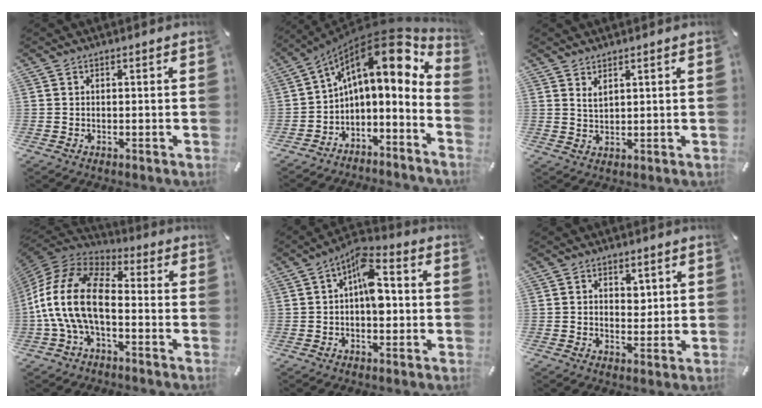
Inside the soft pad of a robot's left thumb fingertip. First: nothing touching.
{"total": 14.9, "force": [6.1, 6.9, 11.7], "torque": [-0.166, -0.057, 0.098]}
{"total": 2.3, "force": [1.9, 0.9, 1.1], "torque": [-0.024, -0.004, 0.035]}
{"total": 16.8, "force": [-3.8, 9.8, 13.1], "torque": [-0.278, 0.020, -0.070]}
{"total": 9.0, "force": [0.1, 4.9, 7.5], "torque": [-0.095, 0.001, -0.002]}
{"total": 3.3, "force": [0.7, 2.6, 1.9], "torque": [-0.016, -0.004, 0.006]}